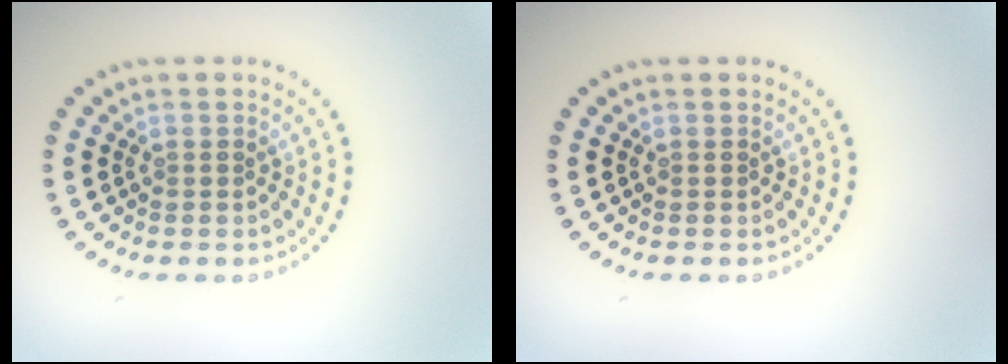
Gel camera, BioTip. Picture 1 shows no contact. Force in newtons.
{"total": 0.0}